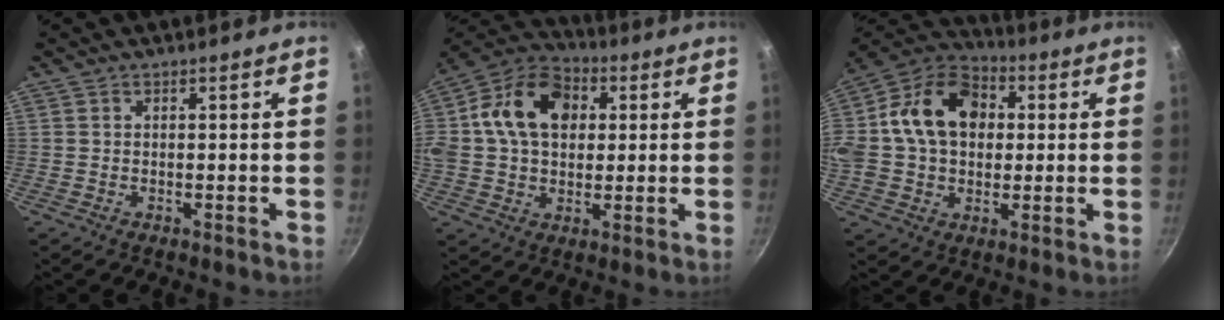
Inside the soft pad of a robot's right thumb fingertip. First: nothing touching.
{"total": 18.3, "force": [3.5, 13.3, 12.1], "torque": [-0.199, 0.031, 0.039]}
{"total": 20.9, "force": [2.8, 15.6, 13.6], "torque": [-0.230, 0.039, 0.032]}